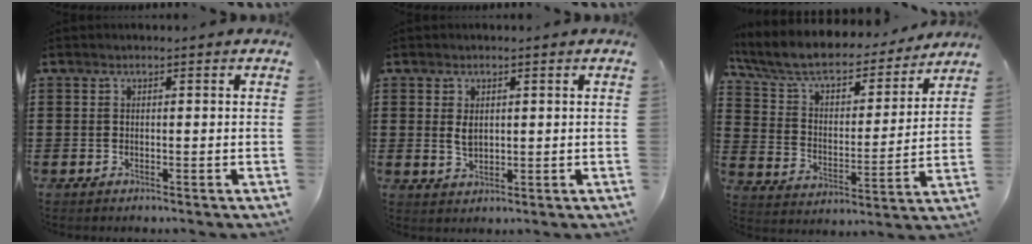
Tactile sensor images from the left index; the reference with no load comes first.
{"total": 2.6, "force": [0.6, 1.6, 1.9], "torque": [-0.042, 0.005, 0.011]}
{"total": 7.6, "force": [6.4, 2.2, 3.3], "torque": [-0.092, -0.042, 0.107]}